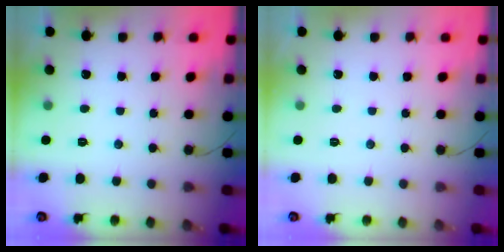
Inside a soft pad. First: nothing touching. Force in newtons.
{"total": 0.0}